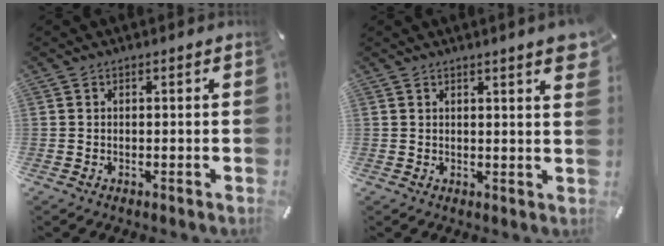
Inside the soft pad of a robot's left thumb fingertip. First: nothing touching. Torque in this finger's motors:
{"motor_torque": [2.45, 2.56, 1.47, -1.30, 0.04]}